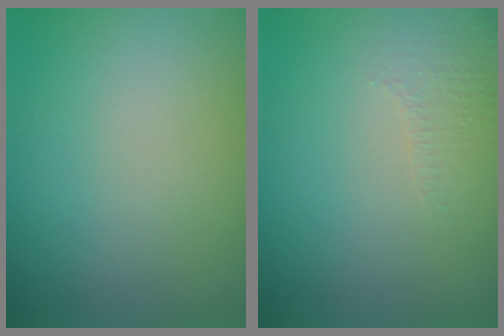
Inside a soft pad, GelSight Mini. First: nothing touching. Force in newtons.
{"total": 1.6, "press": 1.6, "slide": 0.4}